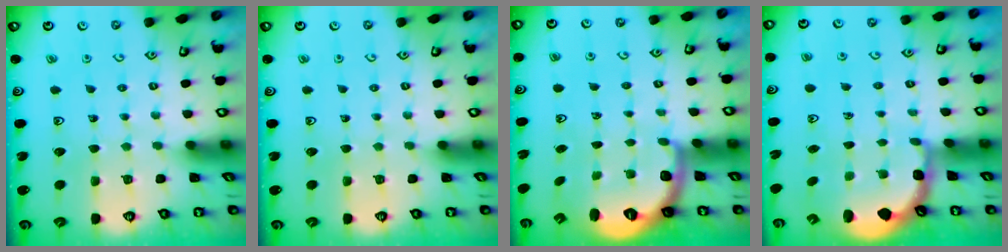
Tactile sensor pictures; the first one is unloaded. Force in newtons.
{"total": 0.0}
{"total": 2.8, "press": 1.8, "slide": 2.1}
{"total": 2.2, "press": 1.9, "slide": 1.1}